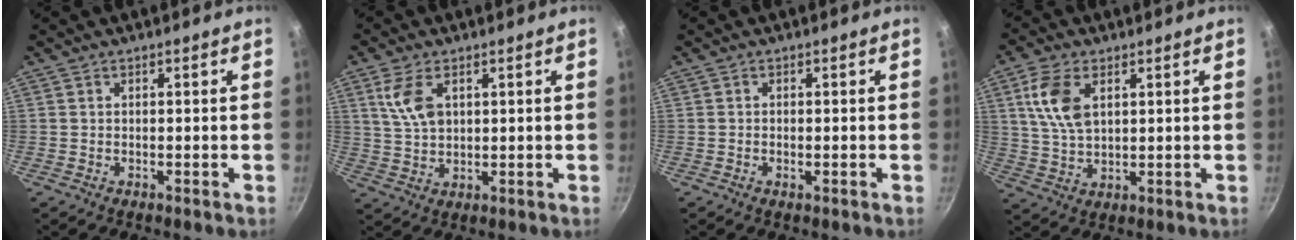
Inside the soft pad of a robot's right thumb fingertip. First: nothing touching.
{"total": 7.1, "force": [2.7, 4.0, 5.2], "torque": [-0.098, -0.011, 0.057]}
{"total": 0.9, "force": [-0.2, 0.4, 0.8], "torque": [-0.014, 0.001, -0.004]}
{"total": 9.3, "force": [3.2, 5.2, 7.0], "torque": [-0.135, -0.010, 0.064]}